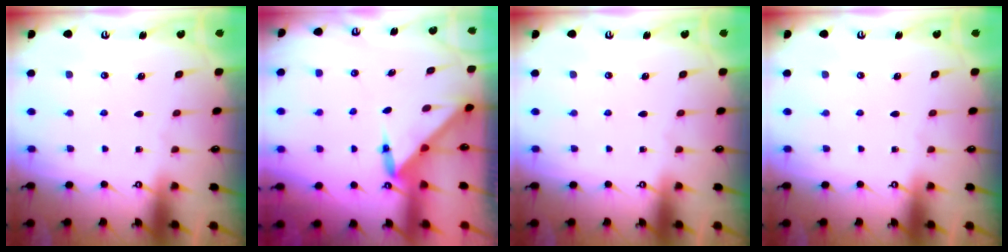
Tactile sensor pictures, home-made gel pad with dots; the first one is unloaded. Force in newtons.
{"total": 2.9, "press": 2.9, "slide": 0.2}
{"total": 0.0}
{"total": 0.0}